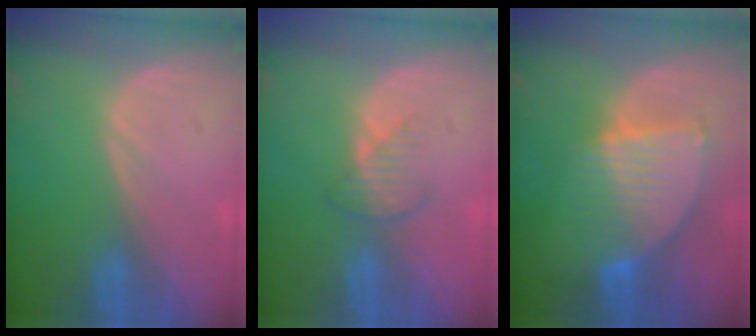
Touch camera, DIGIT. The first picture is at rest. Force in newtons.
{"total": 3.0, "press": 2.8, "slide": 1.1}
{"total": 8.0, "press": 7.1, "slide": 3.6}